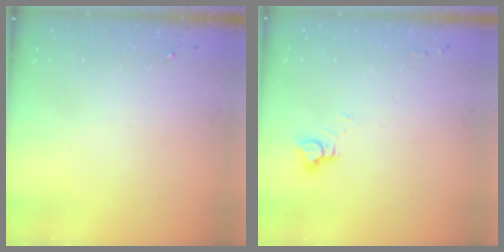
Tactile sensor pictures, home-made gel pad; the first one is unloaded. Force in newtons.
{"total": 4.0, "press": 4.0, "slide": 0.3}